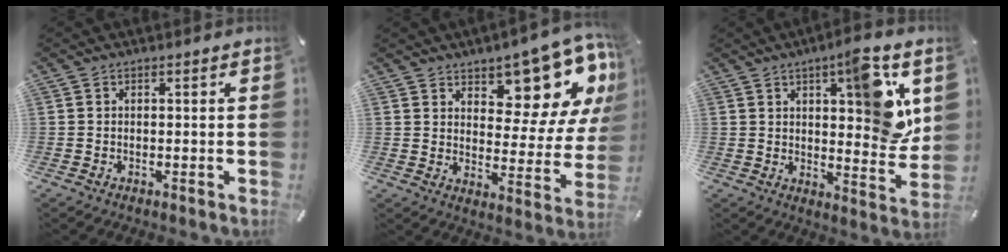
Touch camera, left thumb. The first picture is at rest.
{"total": 12.9, "force": [10.1, 5.7, 5.7], "torque": [-0.056, -0.102, 0.168]}
{"total": 14.1, "force": [6.1, 4.8, 11.8], "torque": [-0.129, -0.040, 0.091]}